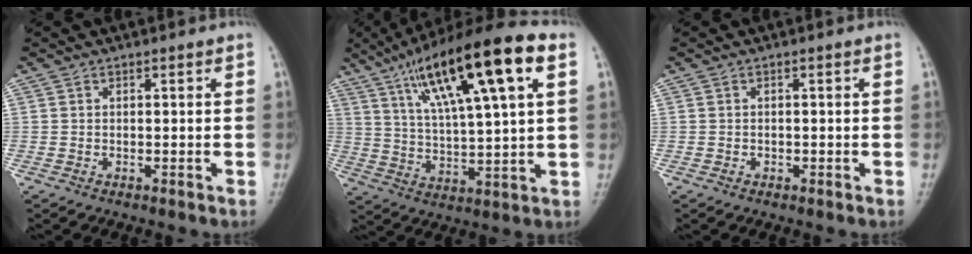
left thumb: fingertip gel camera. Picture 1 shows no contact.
{"total": 21.8, "force": [9.7, 4.9, 19.0], "torque": [-0.309, 0.002, 0.162]}
{"total": 0.7, "force": [-0.4, 0.5, 0.1], "torque": [0.003, 0.004, -0.009]}